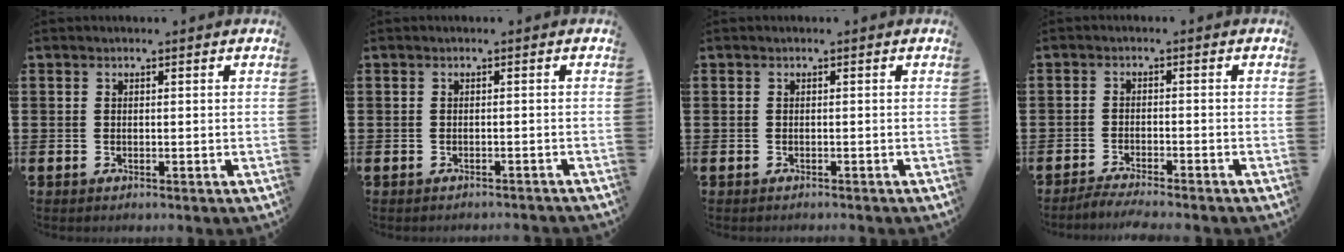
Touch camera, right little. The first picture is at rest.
{"total": 0.0}
{"total": 0.0}
{"total": 2.1, "force": [-2.0, -0.3, 0.5], "torque": [-0.007, 0.003, -0.041]}